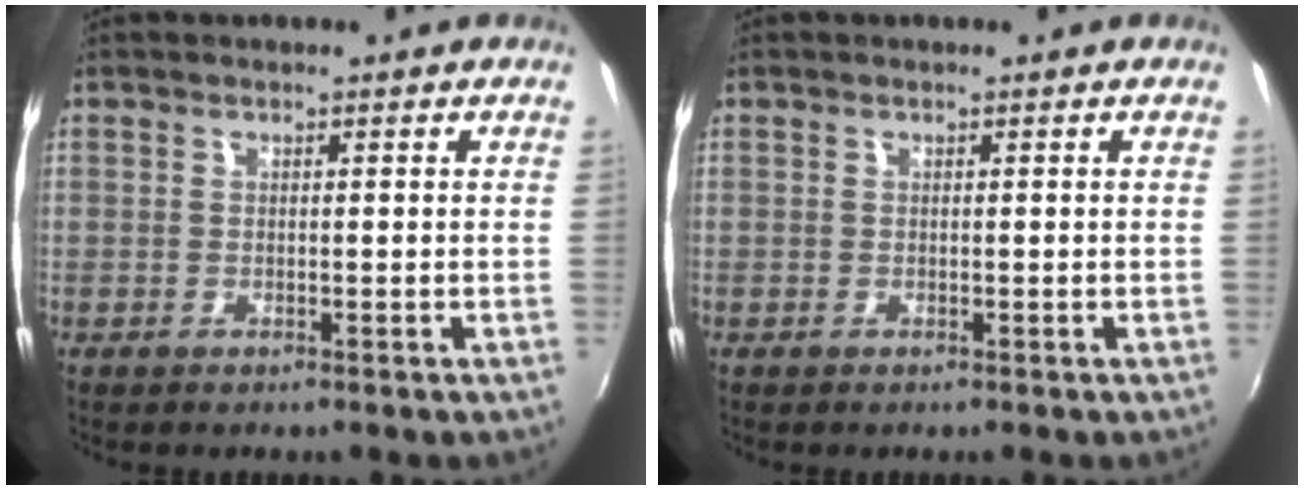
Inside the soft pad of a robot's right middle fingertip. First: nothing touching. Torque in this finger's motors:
{"motor_torque": [0.00, 0.00, 0.00, 0.00]}